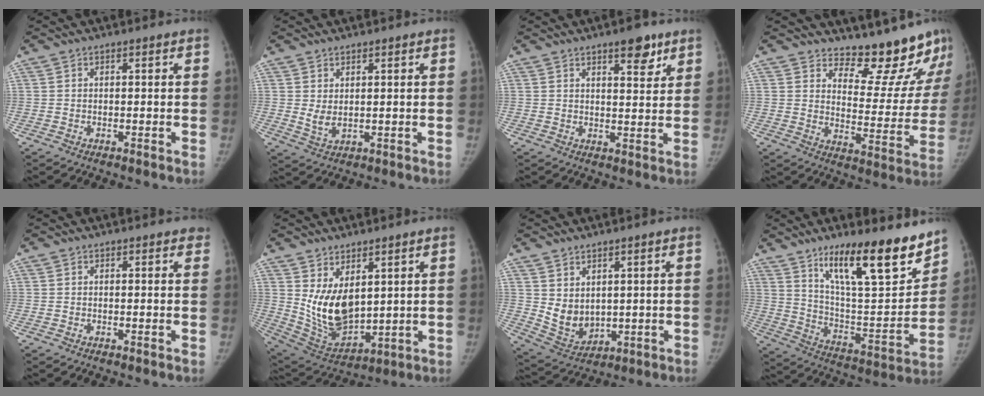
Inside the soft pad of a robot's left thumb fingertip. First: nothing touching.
{"total": 3.1, "force": [0.9, 1.5, 2.6], "torque": [-0.045, -0.012, 0.025]}
{"total": 6.3, "force": [4.0, 2.2, 4.3], "torque": [-0.042, -0.023, 0.054]}
{"total": 15.5, "force": [14.3, 4.7, 3.7], "torque": [0.007, -0.139, 0.183]}
{"total": 1.1, "force": [0.8, 0.5, 0.5], "torque": [0.002, -0.001, 0.004]}
{"total": 12.3, "force": [3.5, 7.0, 9.6], "torque": [-0.146, -0.033, 0.093]}
{"total": 7.3, "force": [1.9, 5.0, 4.9], "torque": [-0.064, -0.023, 0.061]}
{"total": 22.6, "force": [15.3, 5.4, 15.7], "torque": [-0.210, -0.088, 0.257]}